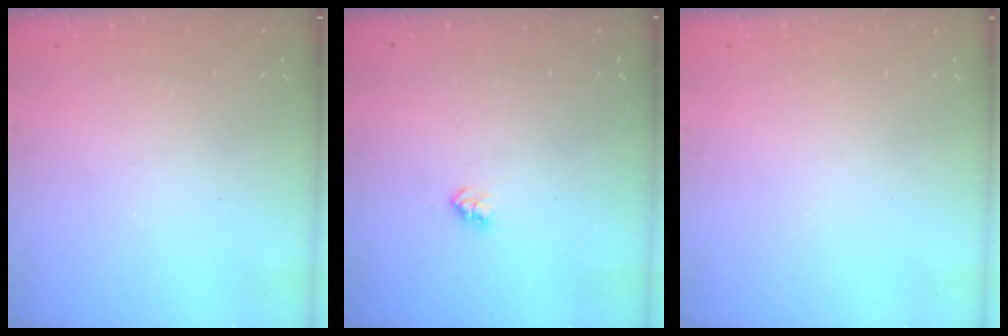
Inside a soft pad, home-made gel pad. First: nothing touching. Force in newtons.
{"total": 2.7, "press": 2.7, "slide": 0.4}
{"total": 0.0}